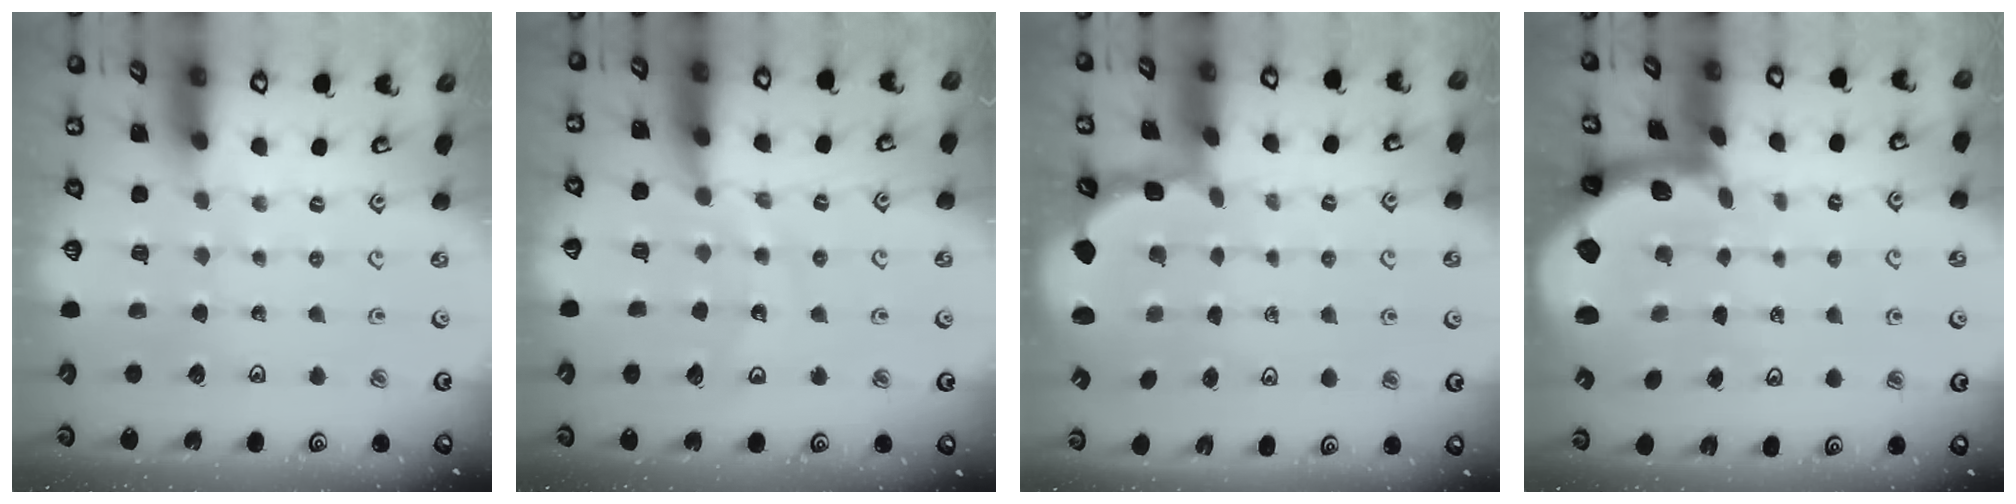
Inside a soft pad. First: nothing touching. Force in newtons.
{"total": 10.9, "press": 10.8, "slide": 1.4}
{"total": 2.4, "press": 2.0, "slide": 1.3}
{"total": 2.4, "press": 2.3, "slide": 0.5}